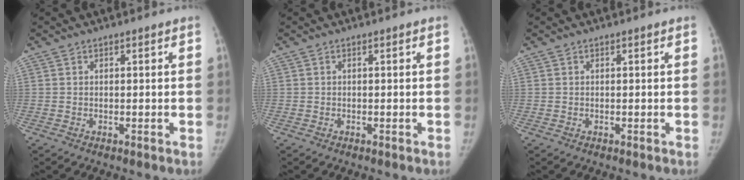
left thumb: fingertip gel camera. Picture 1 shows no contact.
{"total": 0.0}
{"total": 0.0}